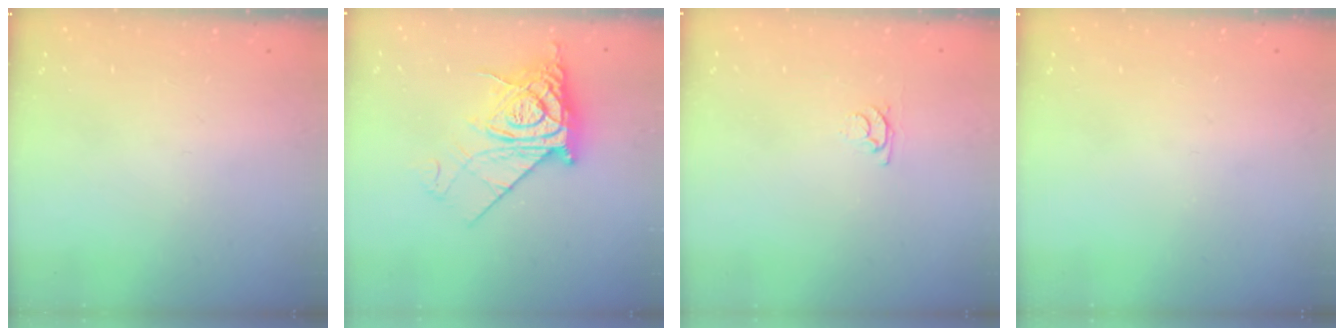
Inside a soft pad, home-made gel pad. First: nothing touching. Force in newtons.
{"total": 12.2, "press": 12.2, "slide": 1.1}
{"total": 3.1, "press": 3.0, "slide": 0.4}
{"total": 0.0}